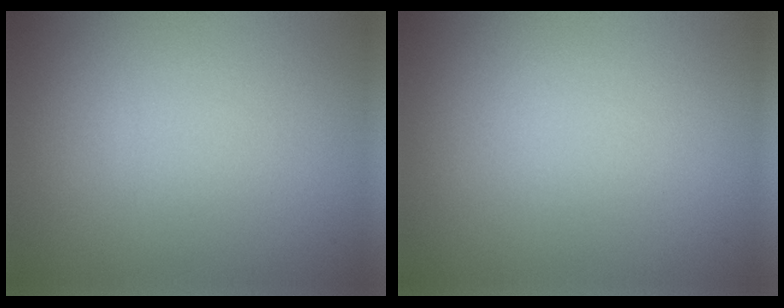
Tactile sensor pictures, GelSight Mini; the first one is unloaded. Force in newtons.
{"total": 0.0}